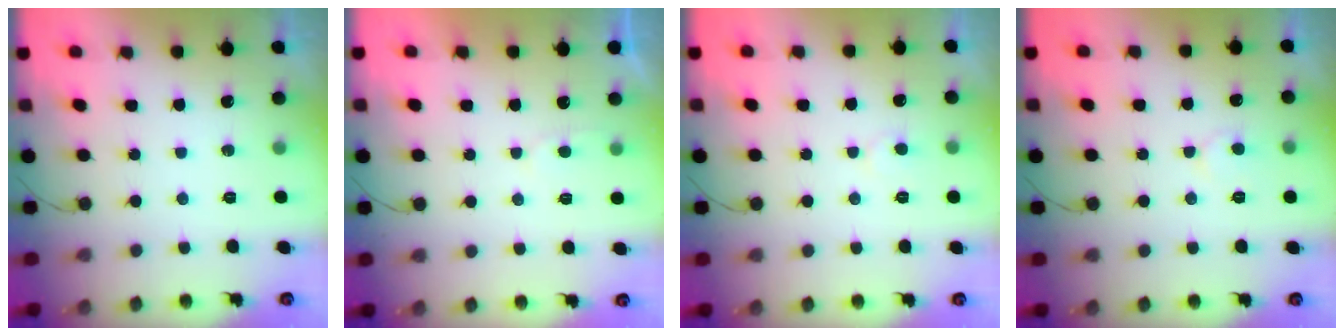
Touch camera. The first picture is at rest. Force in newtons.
{"total": 2.5, "press": 2.5, "slide": 0.3}
{"total": 4.0, "press": 3.9, "slide": 0.5}
{"total": 4.1, "press": 4.1, "slide": 0.3}